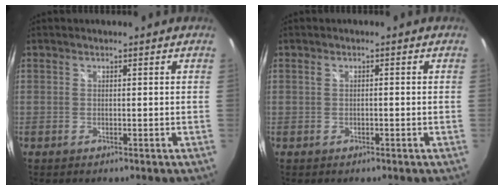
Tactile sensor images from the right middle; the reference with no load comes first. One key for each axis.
{"total": 0.9, "fx": -0.2, "fy": 0.5, "fz": 0.7, "tx": -0.012, "ty": 0.003, "tz": -0.005}